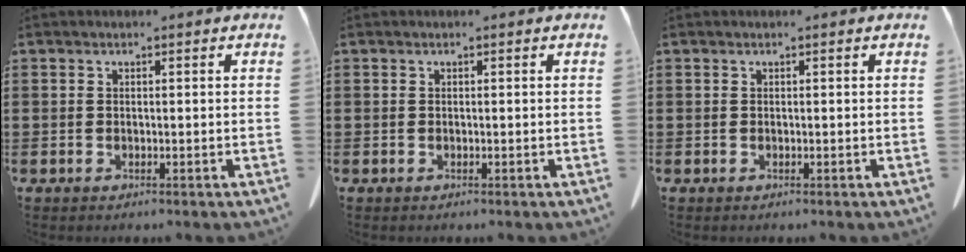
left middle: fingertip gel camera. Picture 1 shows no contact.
{"total": 0.0}
{"total": 0.0}